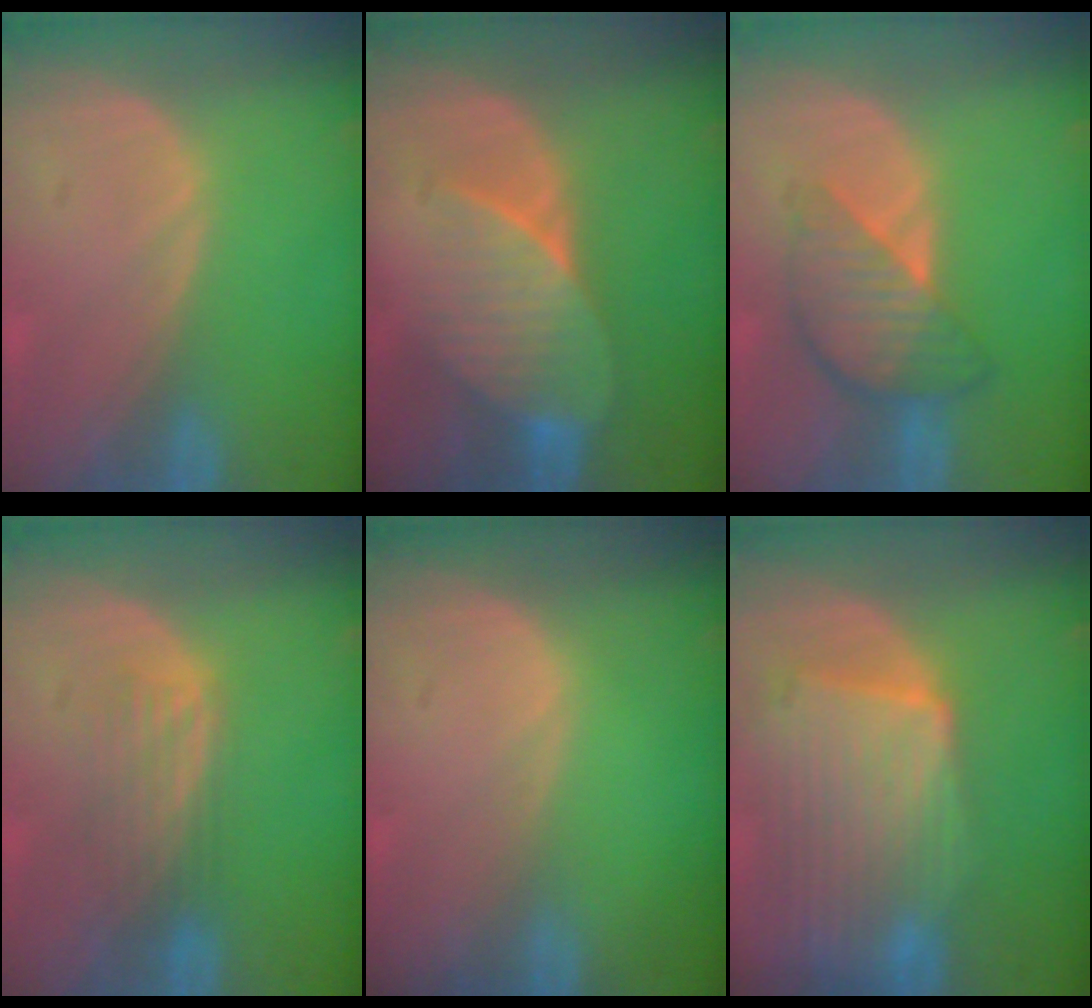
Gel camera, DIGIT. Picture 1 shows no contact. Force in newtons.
{"total": 7.3, "press": 6.9, "slide": 2.1}
{"total": 6.4, "press": 6.4, "slide": 0.3}
{"total": 4.4, "press": 3.7, "slide": 2.4}
{"total": 0.0}
{"total": 10.5, "press": 9.2, "slide": 5.1}